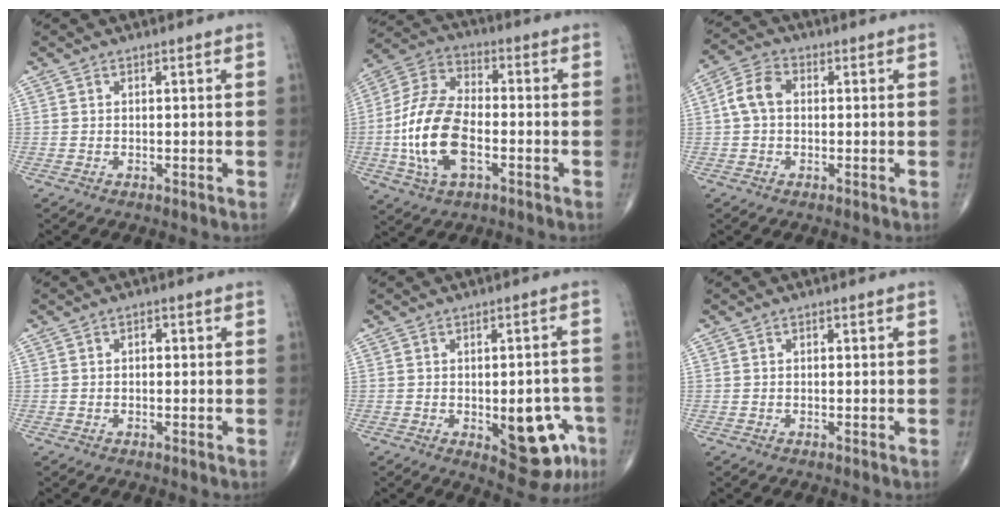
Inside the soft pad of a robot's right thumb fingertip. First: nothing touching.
{"total": 15.6, "force": [-3.5, 8.4, 12.7], "torque": [-0.259, 0.024, -0.067]}
{"total": 6.0, "force": [0.3, 4.2, 4.2], "torque": [-0.082, 0.020, -0.001]}
{"total": 1.4, "force": [0.2, 1.0, 1.0], "torque": [-0.008, 0.004, -0.001]}
{"total": 12.4, "force": [-4.1, 5.6, 10.3], "torque": [-0.090, 0.015, -0.037]}
{"total": 0.6, "force": [0.1, 0.4, 0.5], "torque": [-0.006, 0.001, 0.002]}